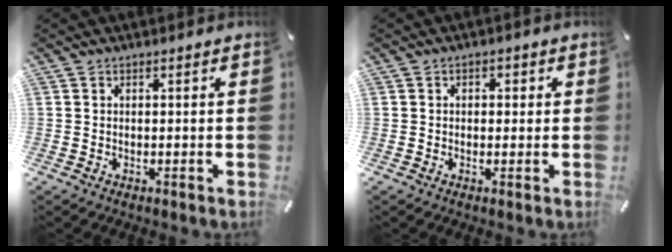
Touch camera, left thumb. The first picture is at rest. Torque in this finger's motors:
{"motor_torque": [-0.03, -0.47, 0.01, 0.16, 0.01]}